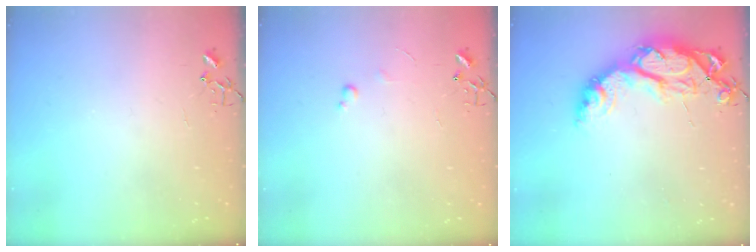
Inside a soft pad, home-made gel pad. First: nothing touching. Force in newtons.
{"total": 3.3, "press": 3.3, "slide": 0.5}
{"total": 18.0, "press": 17.9, "slide": 1.7}